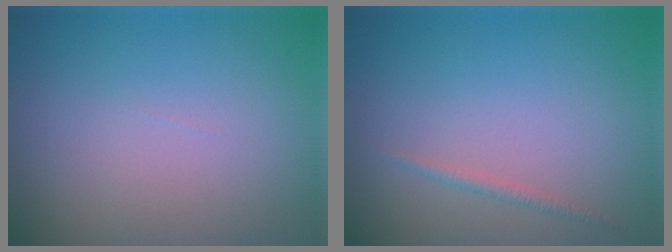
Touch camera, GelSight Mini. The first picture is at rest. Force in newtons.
{"total": 0.7, "press": 0.7, "slide": 0.1}